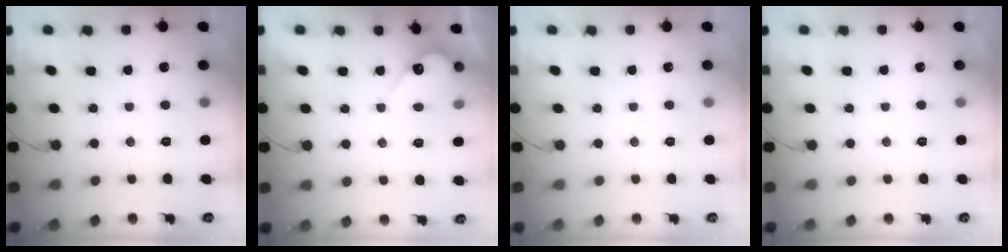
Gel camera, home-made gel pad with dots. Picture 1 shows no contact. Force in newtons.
{"total": 5.6, "press": 5.6, "slide": 0.5}
{"total": 0.0}
{"total": 0.0}